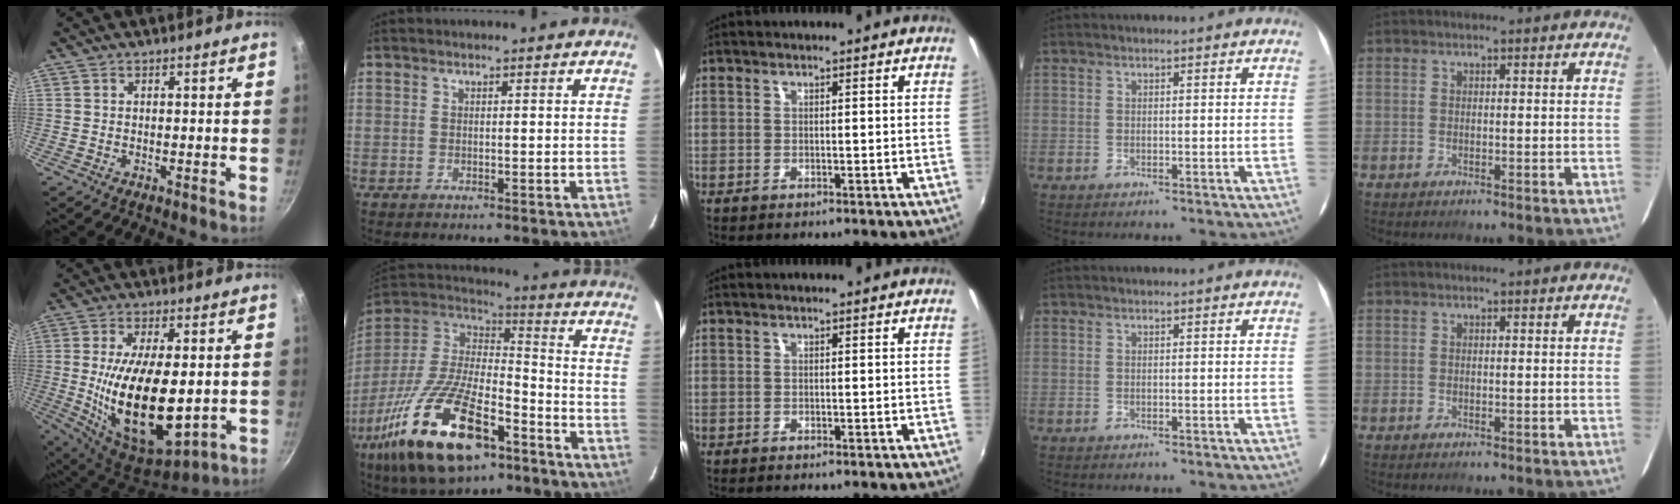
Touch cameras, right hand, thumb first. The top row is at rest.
{"thumb": {"total": 20.9, "force": [-1.3, 9.8, 18.4], "torque": [-0.320, -0.012, -0.005]}, "index": {"total": 26.9, "force": [-14.7, 11.4, 19.5], "torque": [-0.389, -0.036, -0.251]}}